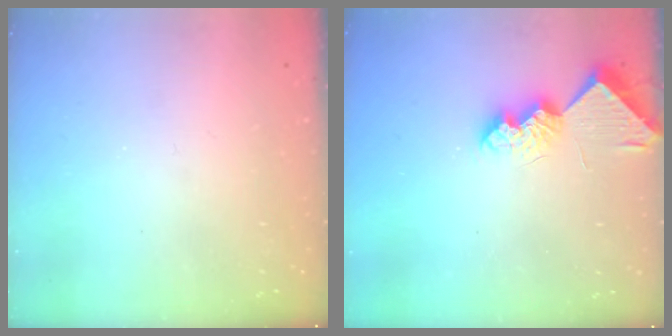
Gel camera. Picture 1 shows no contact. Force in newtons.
{"total": 8.6, "press": 8.6, "slide": 0.3}